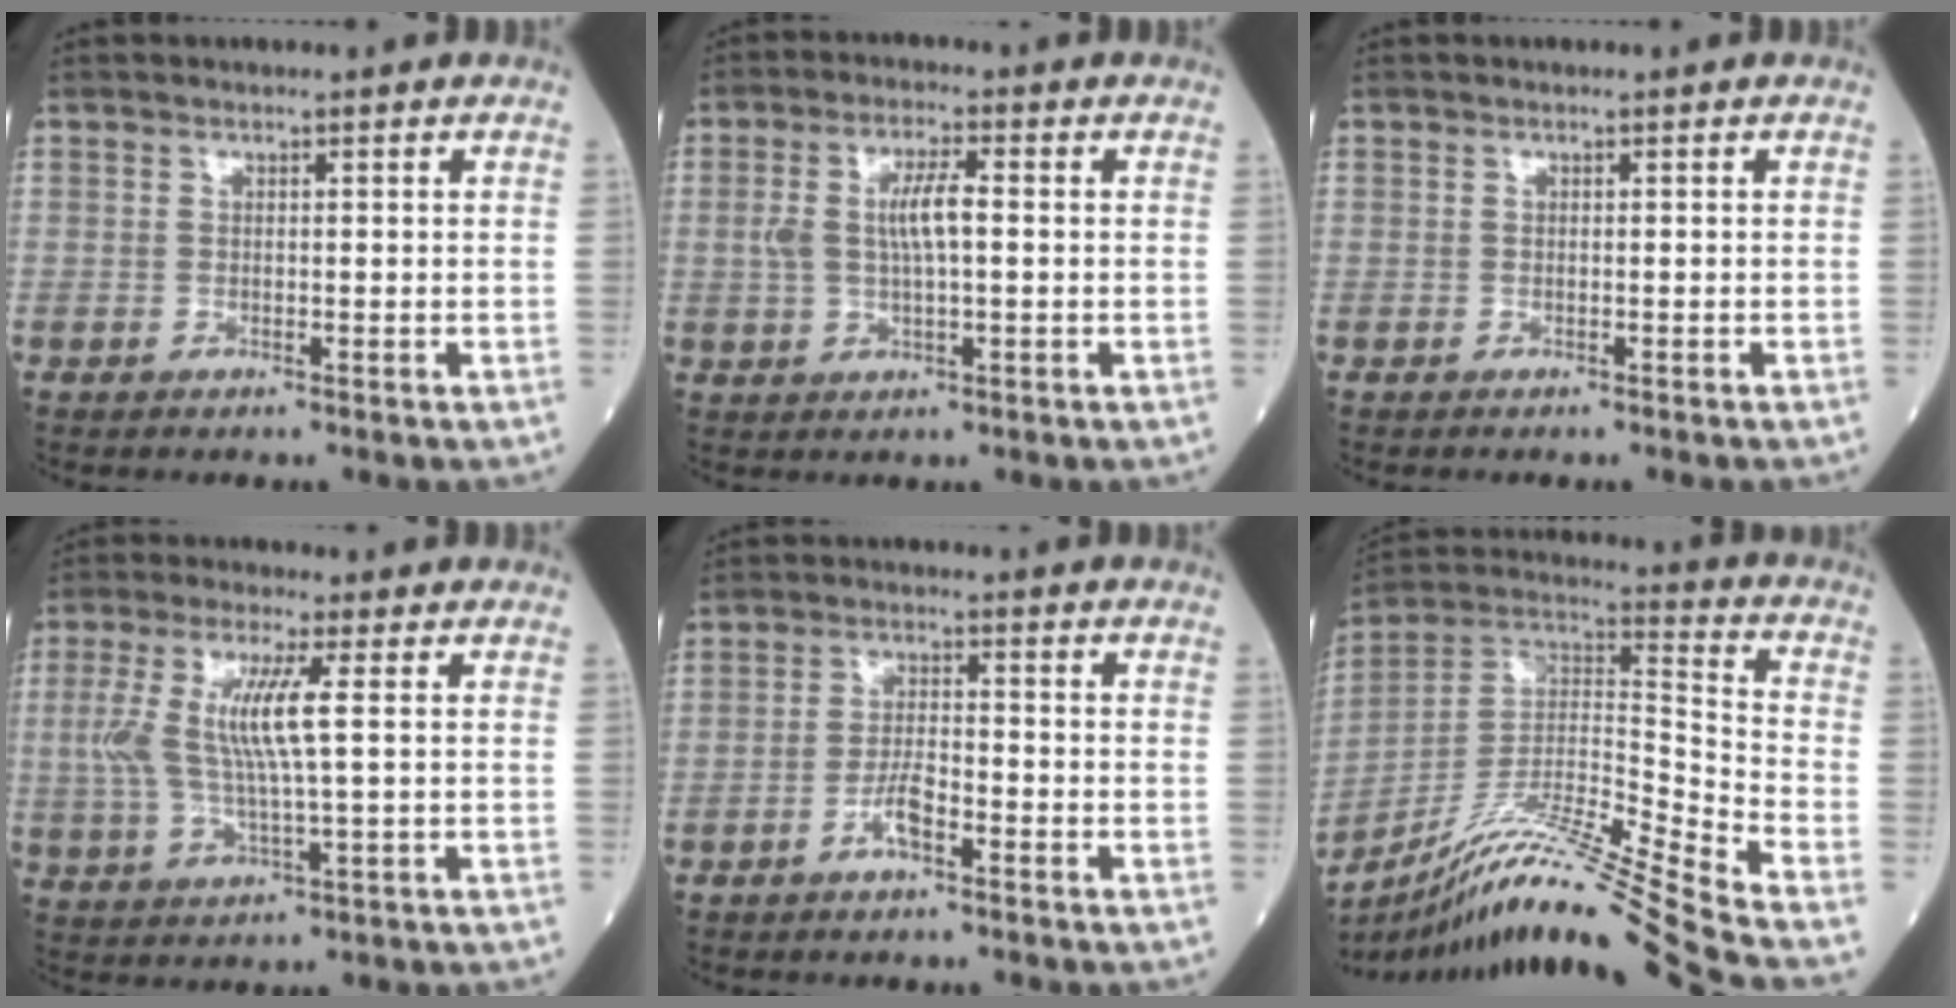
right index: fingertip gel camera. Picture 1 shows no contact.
{"total": 6.0, "force": [0.4, 1.6, 5.8], "torque": [-0.123, 0.013, 0.010]}
{"total": 0.7, "force": [-0.7, -0.1, 0.2], "torque": [0.001, 0.002, -0.012]}
{"total": 9.1, "force": [1.3, 1.1, 9.0], "torque": [-0.203, 0.007, 0.027]}
{"total": 3.7, "force": [-2.2, 0.7, 3.0], "torque": [-0.056, 0.005, -0.043]}
{"total": 22.4, "force": [-18.2, -2.4, 12.8], "torque": [-0.236, -0.013, -0.327]}